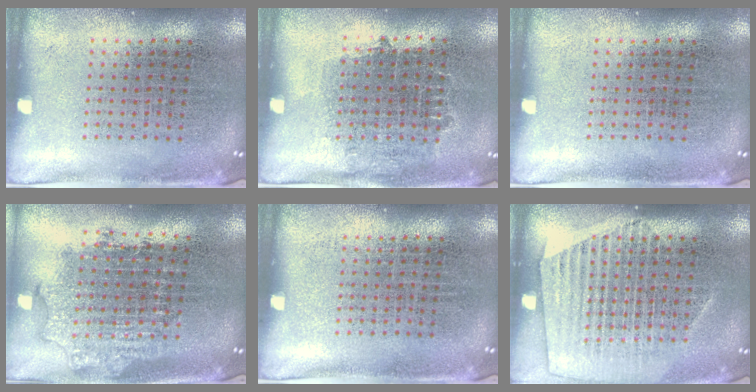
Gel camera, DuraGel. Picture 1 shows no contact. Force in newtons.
{"total": 0.7, "press": 0.7, "slide": 0.3}
{"total": 0.0}
{"total": 1.8, "press": 1.4, "slide": 1.1}
{"total": 0.0}
{"total": 1.5, "press": 1.3, "slide": 0.6}